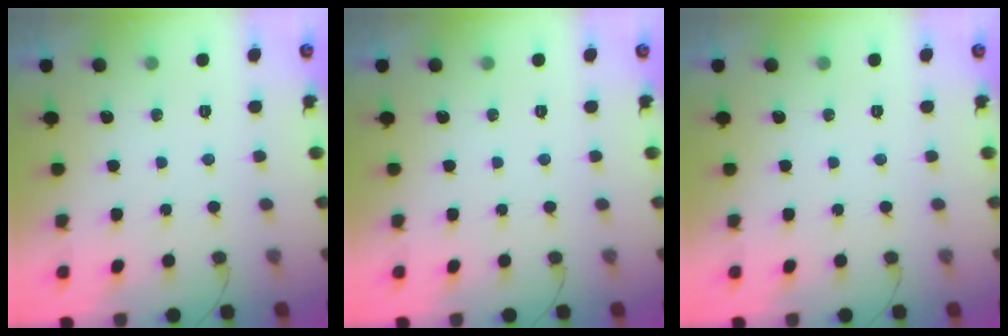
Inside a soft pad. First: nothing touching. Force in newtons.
{"total": 0.0}
{"total": 0.0}